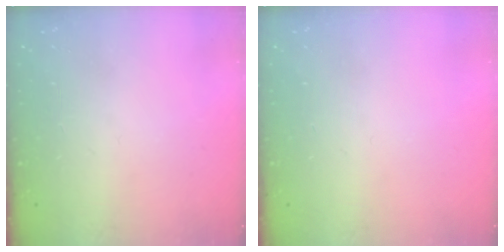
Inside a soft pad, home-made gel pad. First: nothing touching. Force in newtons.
{"total": 0.0}